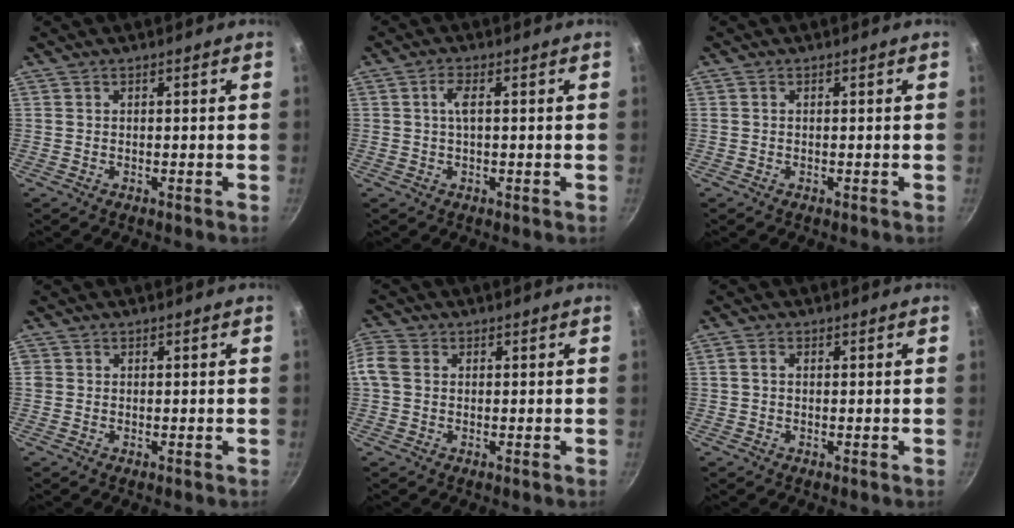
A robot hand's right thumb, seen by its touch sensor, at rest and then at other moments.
{"total": 2.7, "force": [0.4, 0.9, 2.5], "torque": [-0.053, 0.006, 0.005]}
{"total": 0.0}
{"total": 1.0, "force": [-0.1, 1.0, 0.3], "torque": [-0.004, 0.001, -0.004]}
{"total": 4.1, "force": [0.3, 3.2, 2.5], "torque": [-0.057, 0.011, -0.005]}
{"total": 1.5, "force": [0.1, 1.1, 1.0], "torque": [-0.019, 0.006, 0.001]}